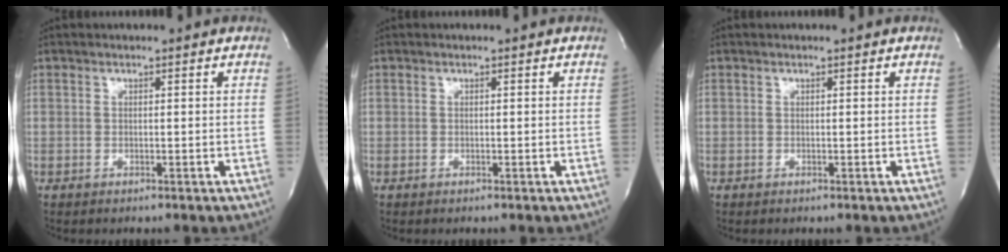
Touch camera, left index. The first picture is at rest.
{"total": 0.0}
{"total": 0.0}